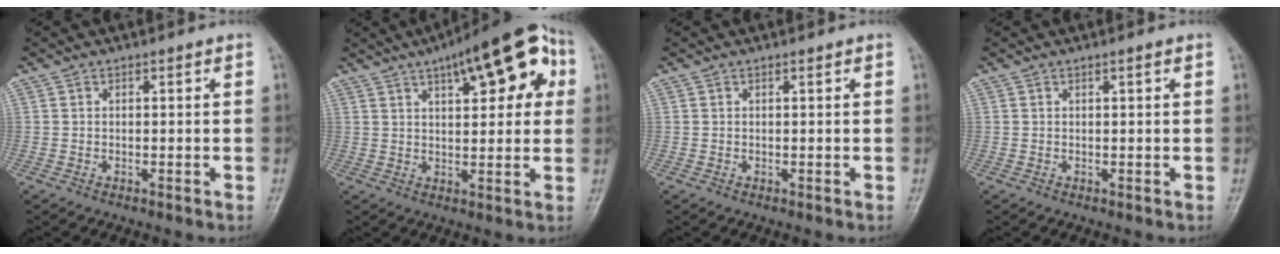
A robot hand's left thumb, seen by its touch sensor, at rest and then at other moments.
{"total": 17.3, "force": [7.3, 6.8, 14.1], "torque": [-0.162, 0.013, 0.094]}
{"total": 0.0}
{"total": 0.6, "force": [0.3, 0.0, 0.5], "torque": [-0.010, 0.000, 0.005]}